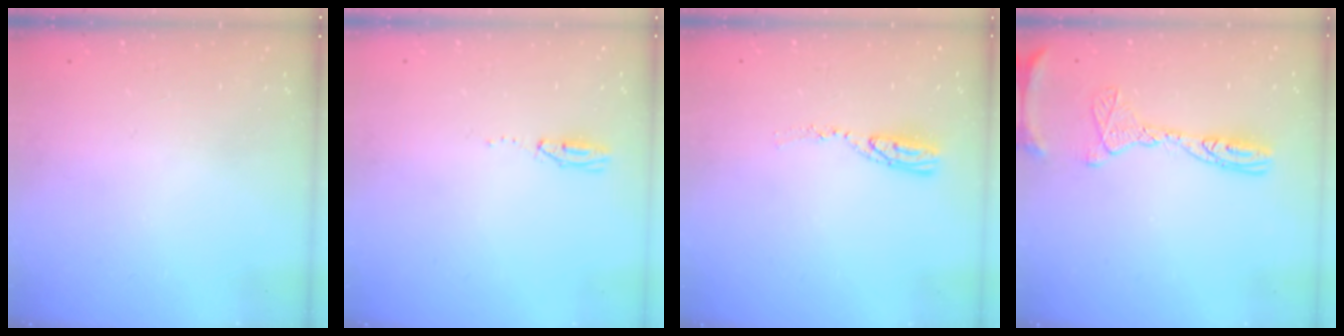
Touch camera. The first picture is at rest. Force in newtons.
{"total": 3.5, "press": 2.9, "slide": 2.0}
{"total": 5.9, "press": 5.9, "slide": 0.5}
{"total": 12.9, "press": 12.8, "slide": 1.2}